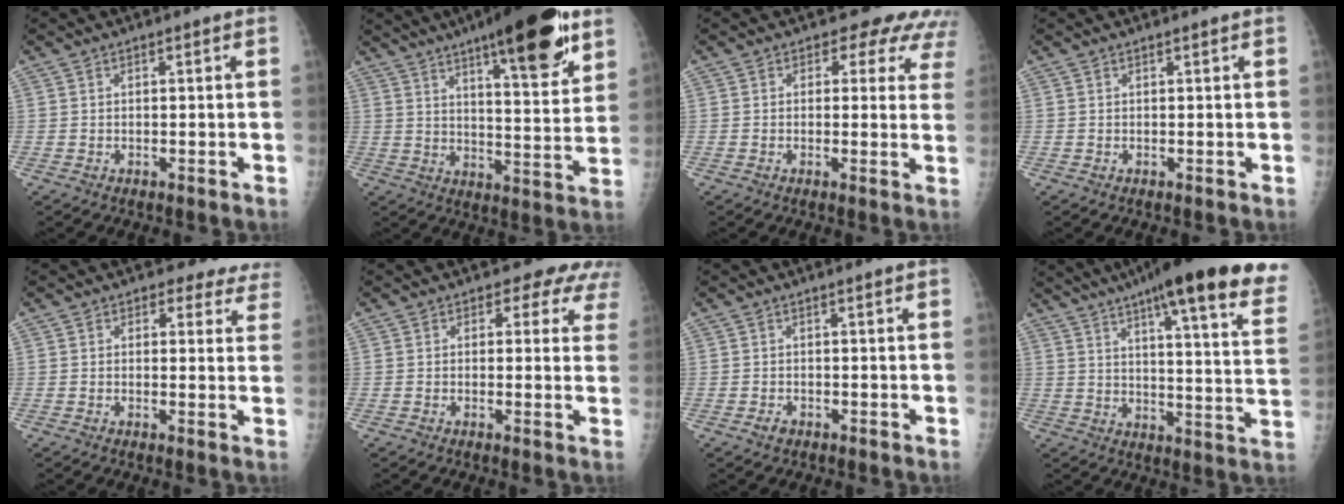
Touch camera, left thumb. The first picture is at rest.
{"total": 20.2, "force": [12.3, 5.0, 15.2], "torque": [-0.200, -0.057, 0.182]}
{"total": 8.2, "force": [6.4, 4.8, 1.6], "torque": [0.035, -0.022, 0.046]}
{"total": 0.0}
{"total": 6.8, "force": [5.6, 3.6, 0.8], "torque": [0.036, -0.021, 0.042]}
{"total": 6.1, "force": [4.7, 3.7, 1.1], "torque": [0.029, -0.017, 0.032]}
{"total": 1.1, "force": [-0.4, 0.7, 0.8], "torque": [-0.011, 0.003, -0.004]}
{"total": 28.3, "force": [18.7, 4.7, 20.7], "torque": [-0.260, -0.041, 0.244]}